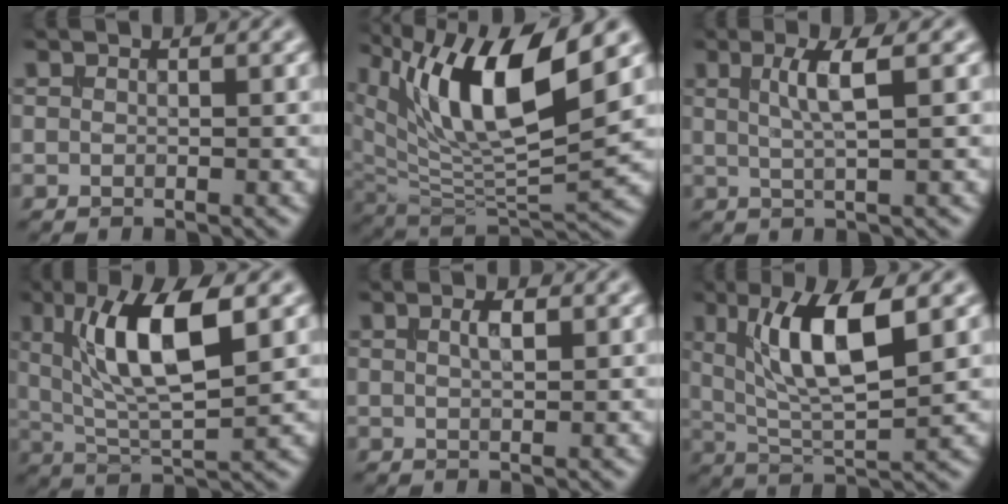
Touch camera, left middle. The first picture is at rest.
{"total": 12.1, "force": [6.0, 3.8, 9.8], "torque": [-0.172, -0.002, 0.107]}
{"total": 3.2, "force": [0.9, 0.7, 3.0], "torque": [-0.051, 0.001, 0.015]}
{"total": 9.1, "force": [2.8, 2.8, 8.3], "torque": [-0.143, -0.002, 0.050]}
{"total": 1.5, "force": [0.6, 0.4, 1.3], "torque": [-0.023, 0.003, 0.010]}
{"total": 8.3, "force": [2.7, 2.4, 7.5], "torque": [-0.128, -0.006, 0.050]}